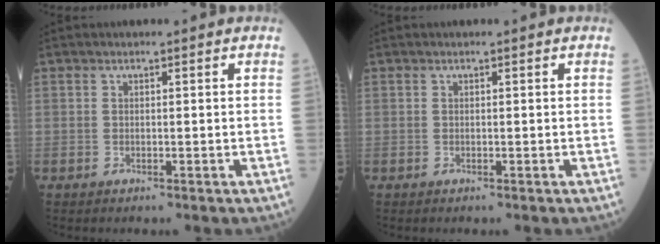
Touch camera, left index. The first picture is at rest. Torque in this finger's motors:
{"motor_torque": [0.11, 0.04, -0.02, 0.01]}